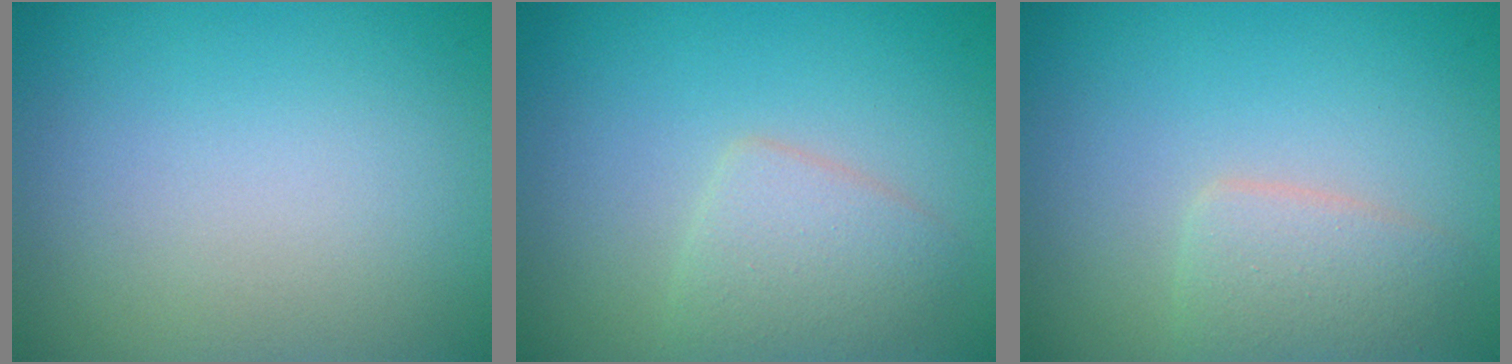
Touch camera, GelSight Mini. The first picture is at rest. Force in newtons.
{"total": 2.6, "press": 2.6, "slide": 0.2}
{"total": 2.4, "press": 2.4, "slide": 0.1}